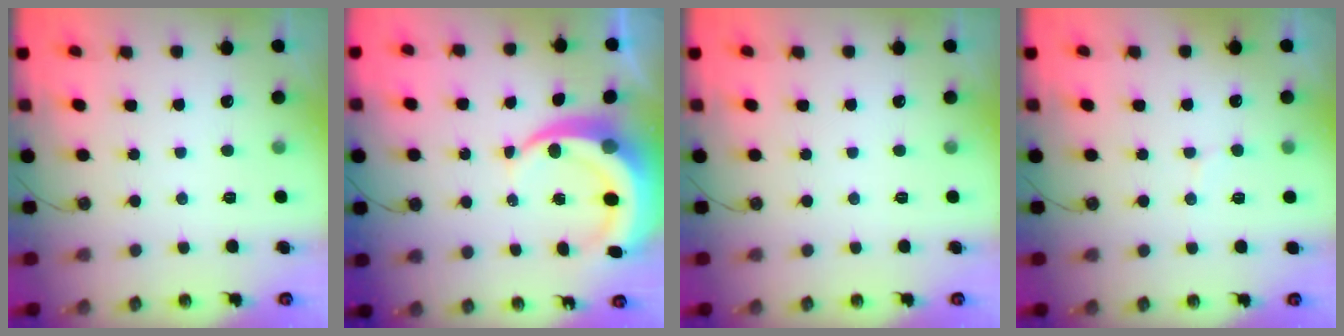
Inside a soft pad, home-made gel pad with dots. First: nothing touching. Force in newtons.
{"total": 10.6, "press": 10.5, "slide": 1.2}
{"total": 0.0}
{"total": 5.3, "press": 5.3, "slide": 0.9}